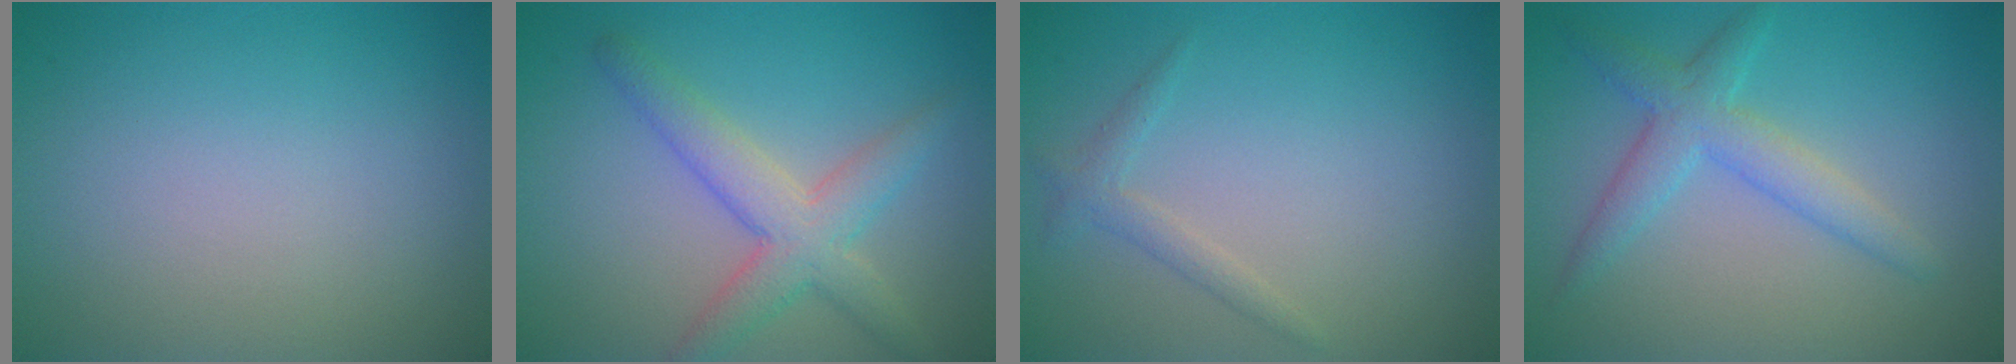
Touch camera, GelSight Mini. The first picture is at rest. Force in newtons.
{"total": 4.4, "press": 4.3, "slide": 0.3}
{"total": 1.4, "press": 1.4, "slide": 0.1}
{"total": 3.5, "press": 3.5, "slide": 0.1}